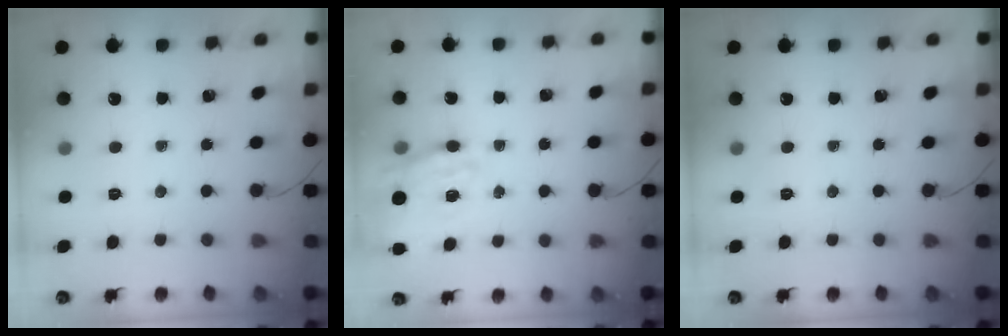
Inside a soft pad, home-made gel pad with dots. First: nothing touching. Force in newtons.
{"total": 13.3, "press": 13.0, "slide": 2.9}
{"total": 0.0}